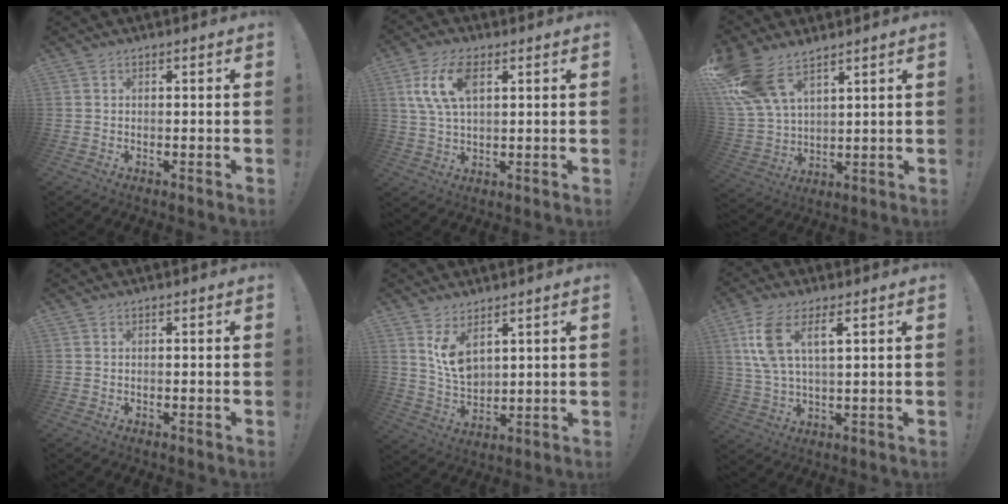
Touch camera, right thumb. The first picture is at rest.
{"total": 11.1, "force": [3.6, 5.7, 8.8], "torque": [-0.170, -0.001, 0.064]}
{"total": 15.4, "force": [10.6, 7.7, 8.2], "torque": [-0.175, -0.055, 0.200]}
{"total": 0.0}
{"total": 8.8, "force": [5.4, 4.5, 5.3], "torque": [-0.096, -0.035, 0.102]}
{"total": 10.6, "force": [4.5, 4.3, 8.6], "torque": [-0.169, -0.008, 0.081]}